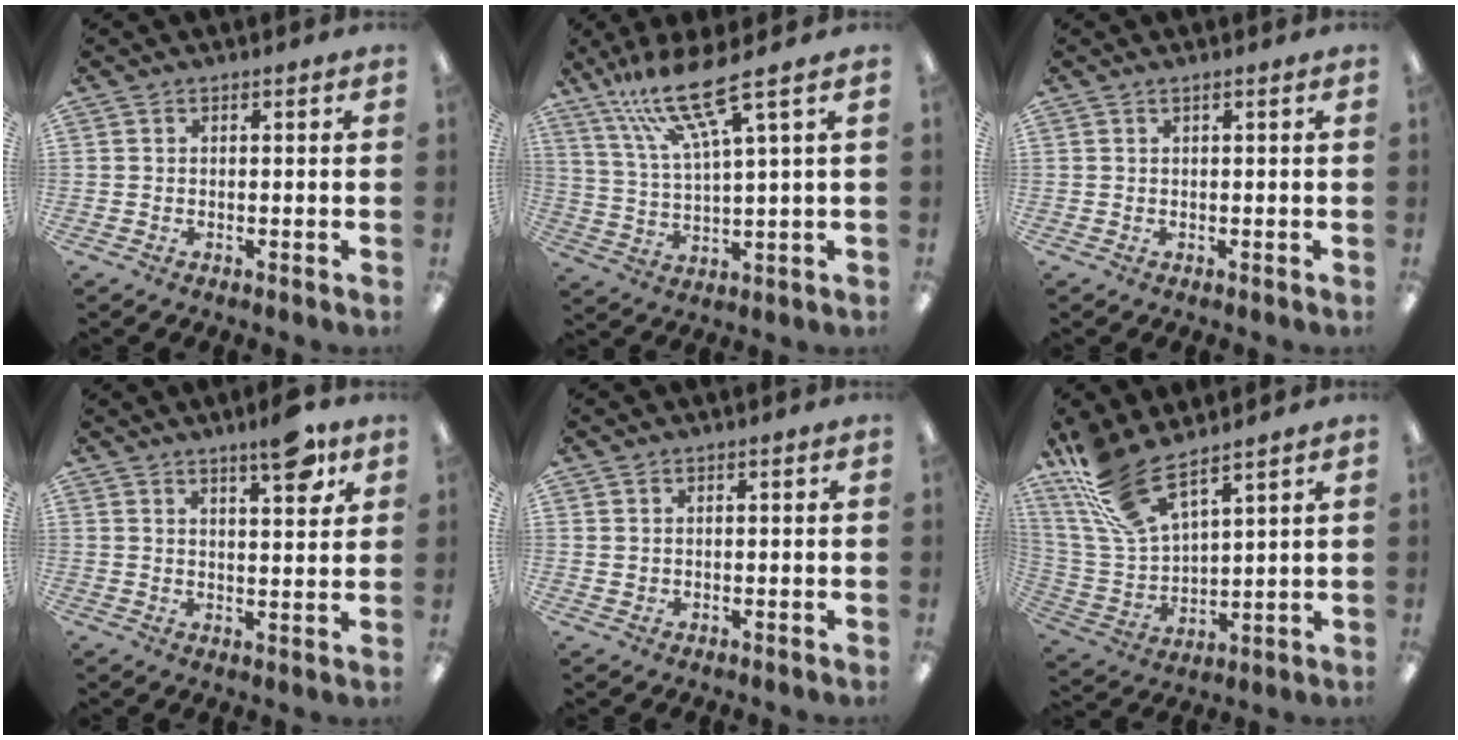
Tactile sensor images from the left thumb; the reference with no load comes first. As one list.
[{"total": 14.5, "force": [9.8, 2.1, 10.4], "torque": [-0.222, -0.044, 0.168]}, {"total": 0.7, "force": [0.4, 0.0, 0.6], "torque": [-0.011, -0.001, 0.007]}, {"total": 9.2, "force": [6.1, 2.7, 6.4], "torque": [-0.082, -0.032, 0.096]}, {"total": 1.1, "force": [0.6, 0.9, 0.3], "torque": [-0.007, 0.005, 0.010]}, {"total": 14.6, "force": [11.0, 4.7, 8.4], "torque": [-0.204, -0.052, 0.201]}]